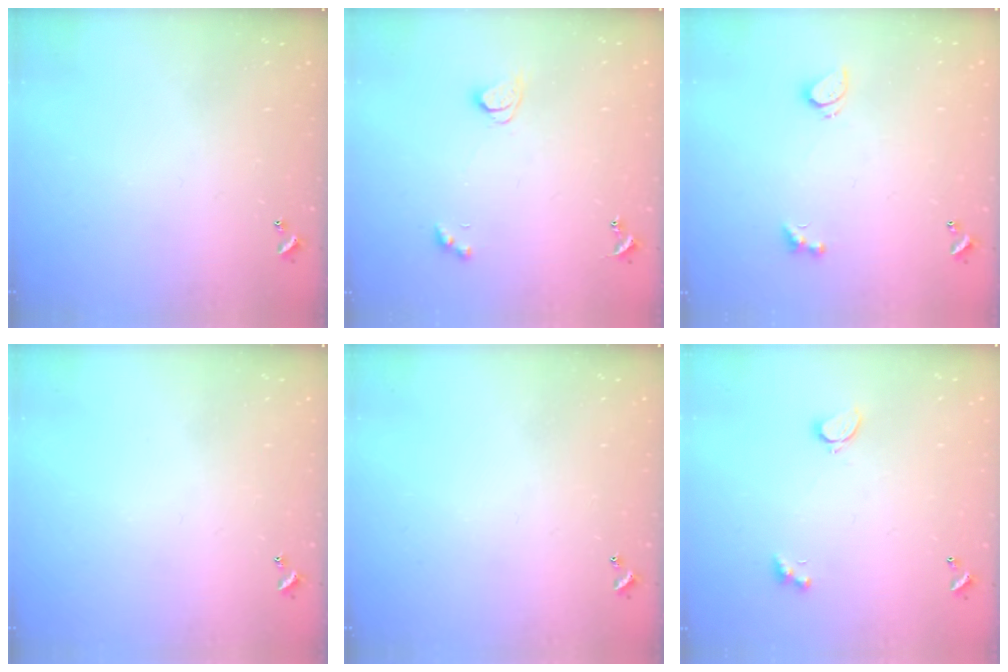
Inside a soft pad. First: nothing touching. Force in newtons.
{"total": 1.9, "press": 1.9, "slide": 0.4}
{"total": 2.3, "press": 2.3, "slide": 0.6}
{"total": 0.0}
{"total": 0.0}
{"total": 1.9, "press": 1.9, "slide": 0.6}